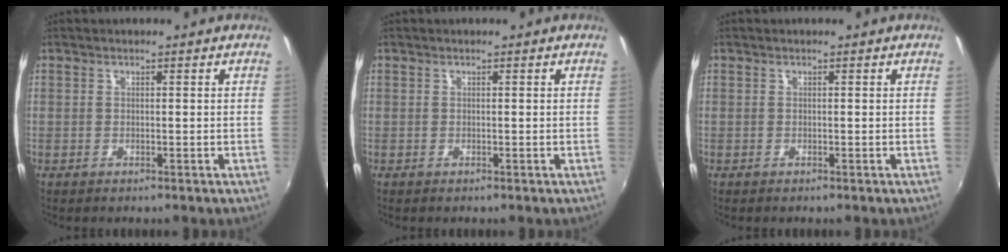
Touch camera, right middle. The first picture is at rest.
{"total": 0.0}
{"total": 0.0}